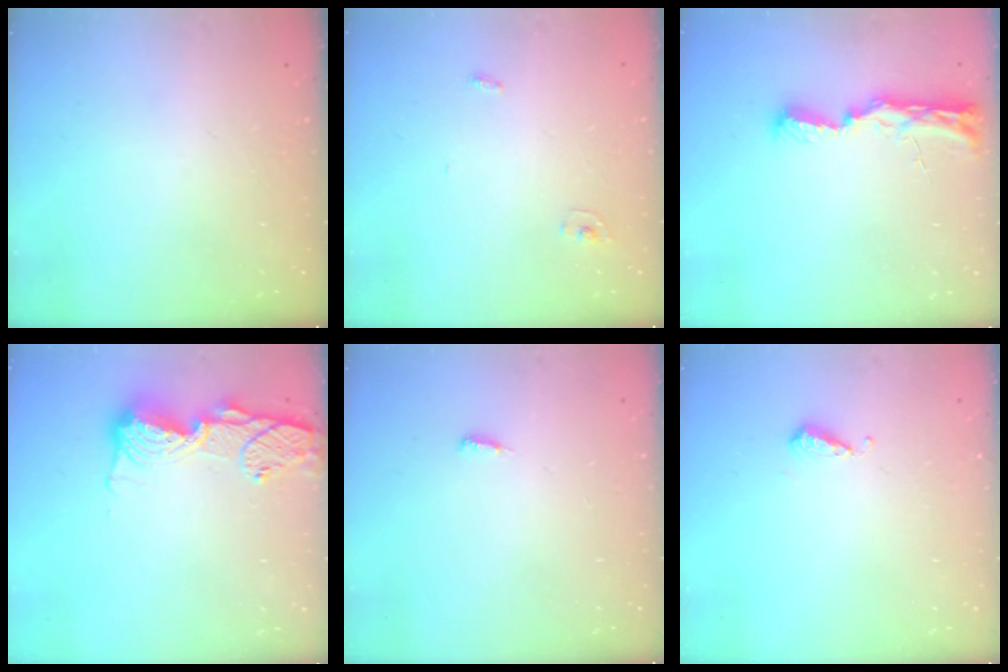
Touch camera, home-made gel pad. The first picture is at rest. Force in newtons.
{"total": 2.4, "press": 2.4, "slide": 0.2}
{"total": 10.5, "press": 9.6, "slide": 4.3}
{"total": 14.3, "press": 14.2, "slide": 1.3}
{"total": 4.3, "press": 4.1, "slide": 1.3}
{"total": 4.6, "press": 4.5, "slide": 0.9}